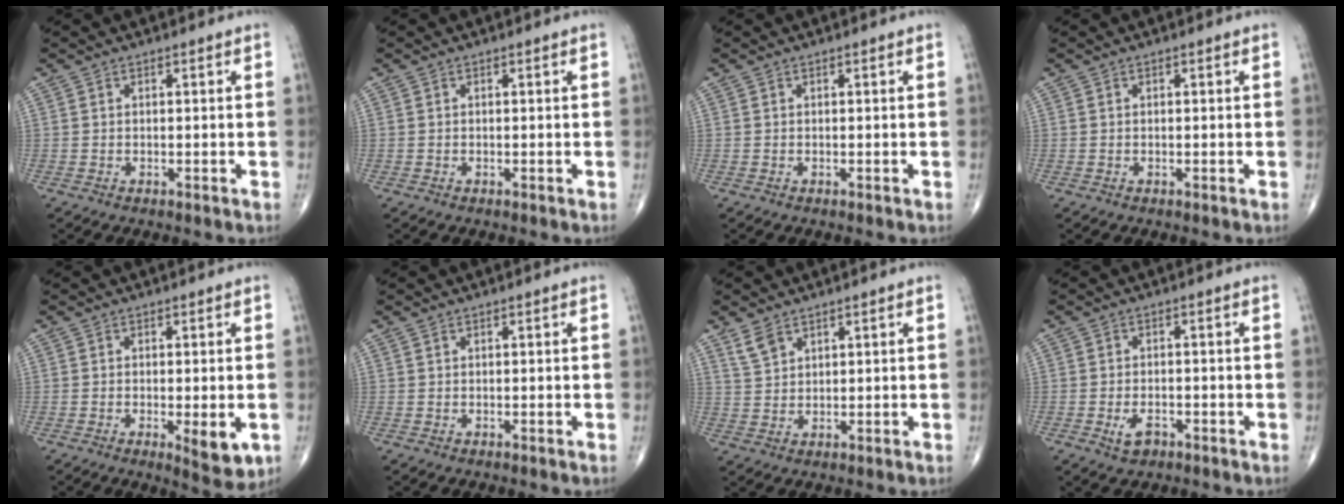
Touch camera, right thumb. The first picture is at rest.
{"total": 0.0}
{"total": 0.0}
{"total": 0.0}
{"total": 6.0, "force": [-1.5, 2.0, 5.4], "torque": [-0.072, -0.015, -0.017]}
{"total": 0.0}
{"total": 3.5, "force": [2.6, 1.8, 1.5], "torque": [-0.025, -0.009, 0.059]}
{"total": 3.2, "force": [-1.5, 1.9, 2.1], "torque": [-0.035, 0.004, -0.021]}